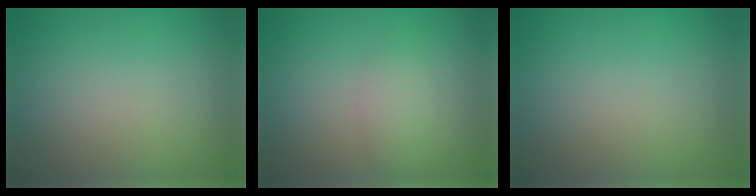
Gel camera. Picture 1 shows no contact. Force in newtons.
{"total": 1.8, "press": 1.8, "slide": 0.1}
{"total": 0.0}